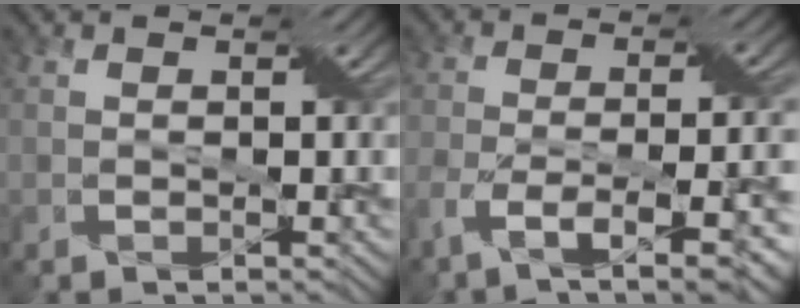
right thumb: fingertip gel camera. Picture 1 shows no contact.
{"total": 10.1, "force": [-6.0, 2.6, 7.7], "torque": [-0.138, -0.006, -0.102]}